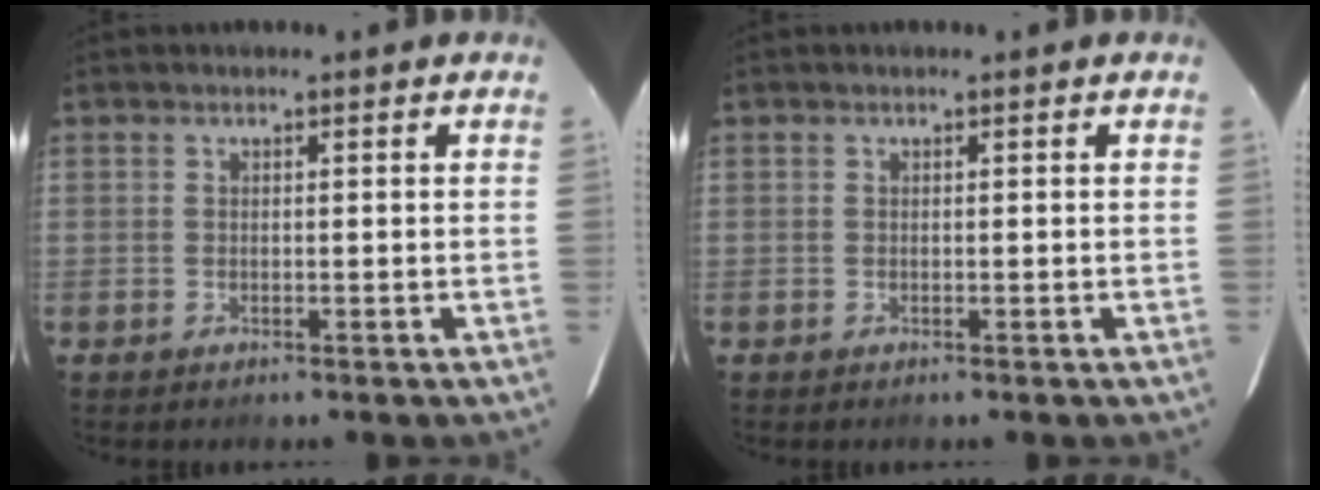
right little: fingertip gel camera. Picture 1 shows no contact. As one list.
[{"total": 0.0}]